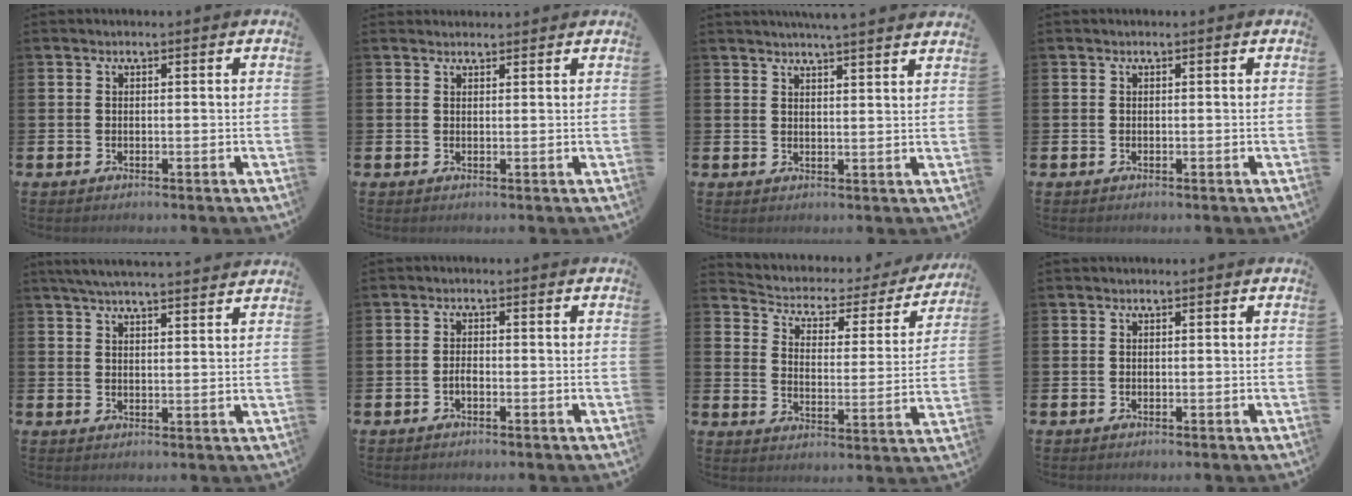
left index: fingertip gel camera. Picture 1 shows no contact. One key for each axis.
{"total": 1.3, "fx": 1.3, "fy": 0.3, "fz": -0.1, "tx": 0.010, "ty": -0.003, "tz": 0.022}
{"total": 3.9, "fx": 3.8, "fy": -0.9, "fz": 0.3, "tx": -0.009, "ty": -0.022, "tz": 0.068}
{"total": 0.0}
{"total": 4.8, "fx": 4.6, "fy": -0.1, "fz": 1.2, "tx": -0.031, "ty": -0.018, "tz": 0.083}
{"total": 1.1, "fx": -0.6, "fy": 0.4, "fz": 0.8, "tx": -0.015, "ty": -0.002, "tz": -0.012}
{"total": 3.6, "fx": 3.0, "fy": 1.9, "fz": 1.0, "tx": -0.044, "ty": -0.026, "tz": 0.039}
{"total": 0.0}